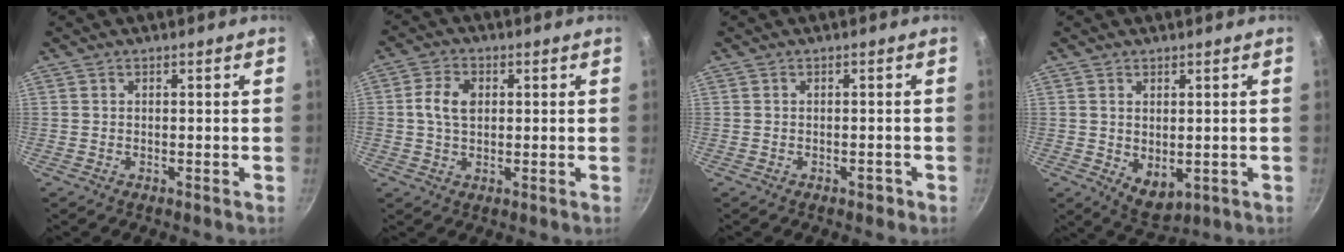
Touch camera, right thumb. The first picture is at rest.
{"total": 5.9, "force": [0.8, 3.9, 4.3], "torque": [-0.077, 0.009, 0.010]}
{"total": 1.3, "force": [-0.8, 0.7, 0.7], "torque": [-0.006, 0.011, -0.004]}
{"total": 5.5, "force": [0.2, 3.6, 4.2], "torque": [-0.057, -0.017, 0.015]}